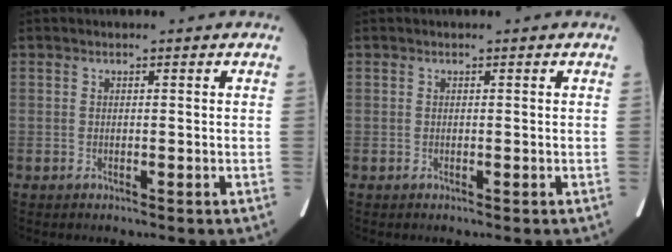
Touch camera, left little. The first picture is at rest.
{"total": 0.0}